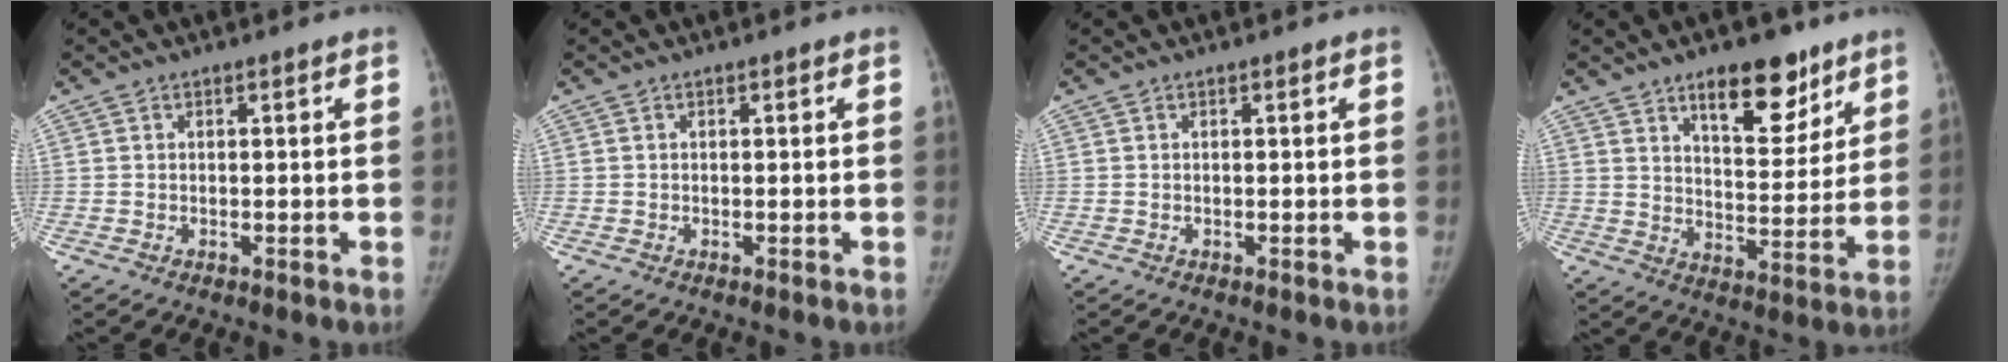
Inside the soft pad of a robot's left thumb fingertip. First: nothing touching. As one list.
[{"total": 0.0}, {"total": 0.0}, {"total": 13.1, "force": [8.5, 5.8, 8.2], "torque": [-0.076, -0.051, 0.130]}]